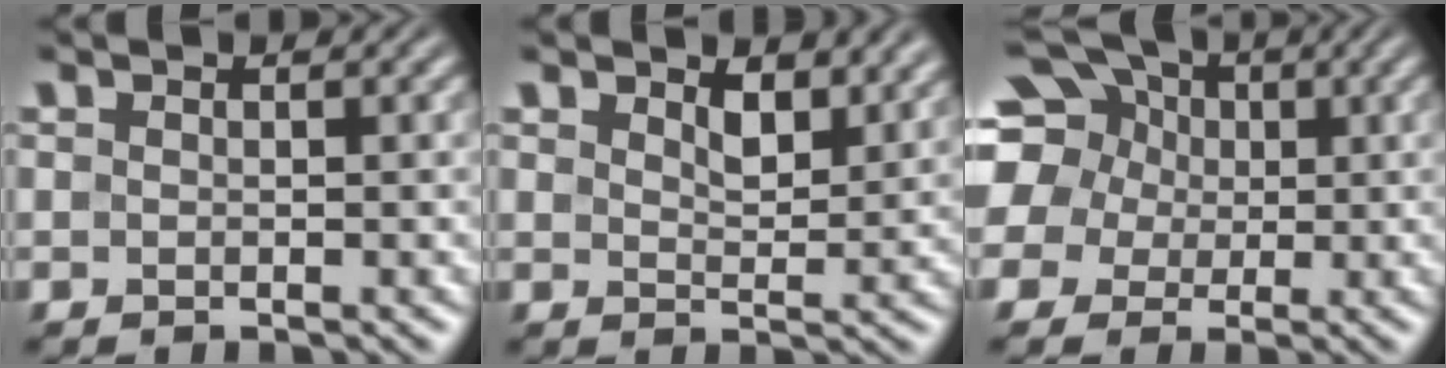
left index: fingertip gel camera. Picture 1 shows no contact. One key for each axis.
{"total": 3.1, "fx": 2.1, "fy": 1.5, "fz": 1.8, "tx": -0.040, "ty": -0.010, "tz": 0.030}
{"total": 13.1, "fx": 4.6, "fy": 10.9, "fz": 5.6, "tx": -0.150, "ty": 0.037, "tz": 0.064}